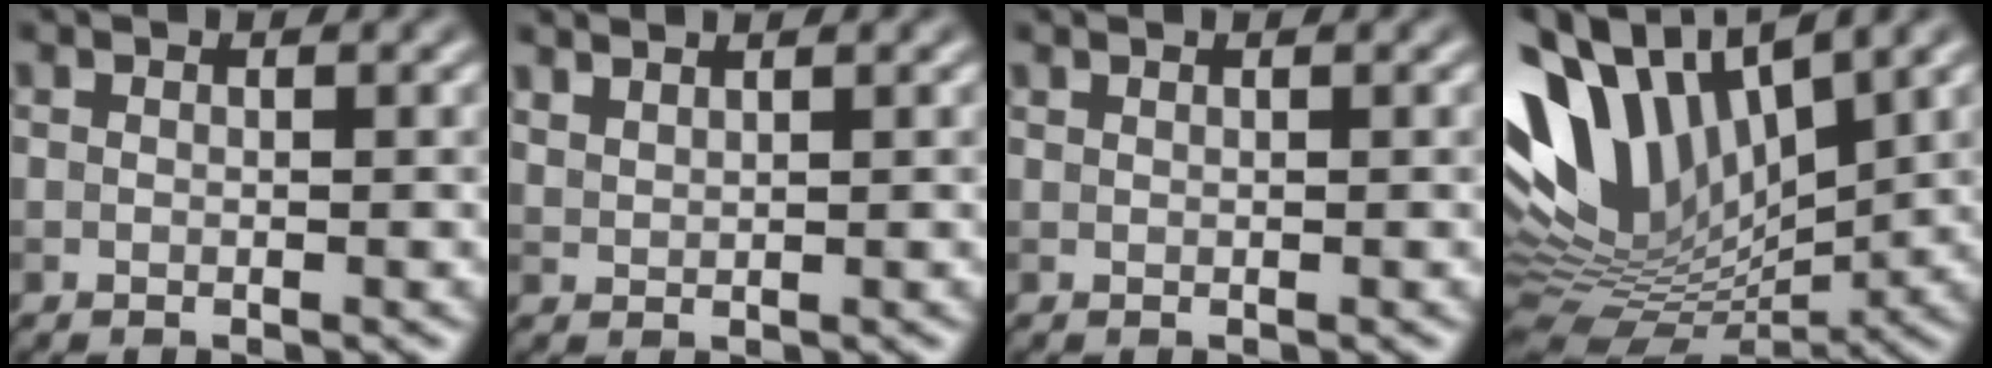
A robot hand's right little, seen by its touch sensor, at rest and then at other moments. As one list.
[{"total": 1.8, "force": [1.7, 0.4, 0.6], "torque": [-0.004, 0.001, 0.023]}, {"total": 0.0}, {"total": 13.8, "force": [4.8, 7.7, 10.4], "torque": [-0.235, 0.020, 0.082]}]